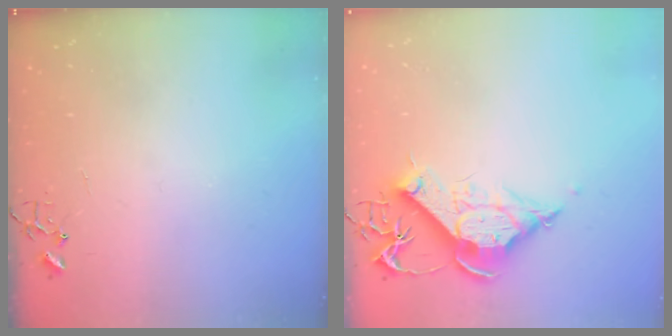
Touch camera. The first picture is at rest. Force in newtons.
{"total": 13.2, "press": 13.1, "slide": 1.6}